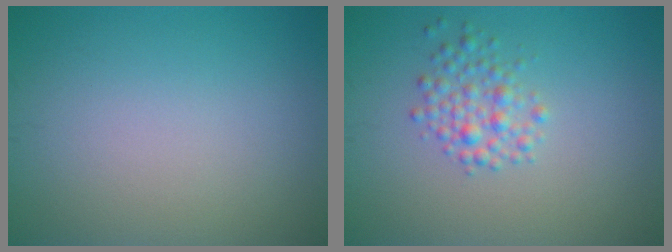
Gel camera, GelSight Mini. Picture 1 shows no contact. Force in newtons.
{"total": 2.4, "press": 2.4, "slide": 0.1}